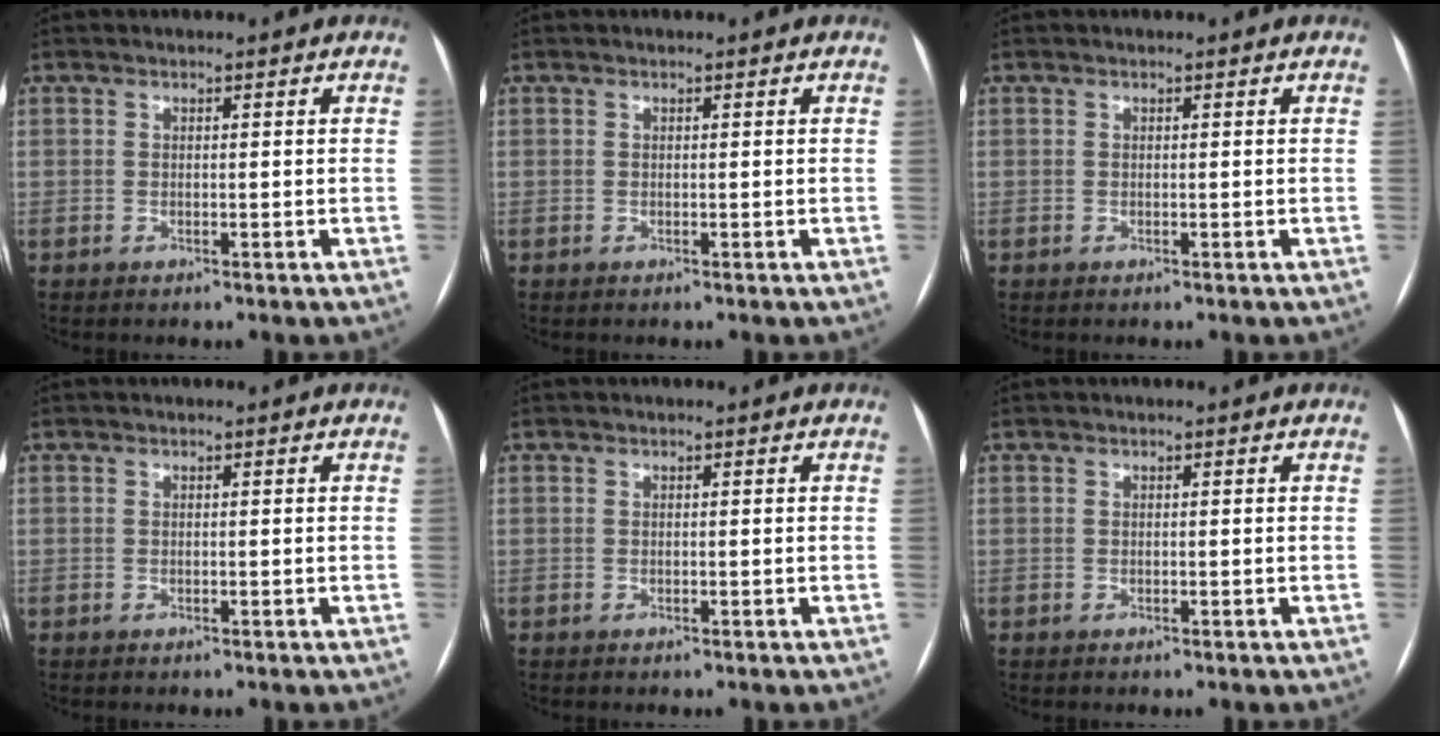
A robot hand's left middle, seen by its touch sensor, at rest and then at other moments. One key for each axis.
{"total": 0.0}
{"total": 0.0}
{"total": 0.0}
{"total": 0.0}
{"total": 0.0}